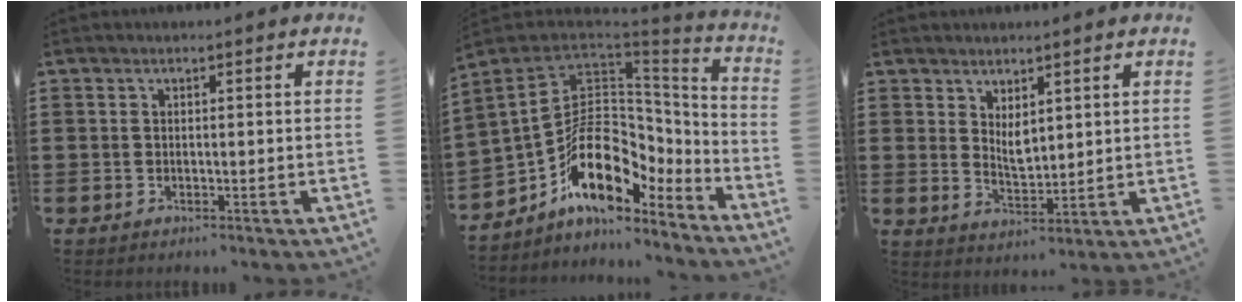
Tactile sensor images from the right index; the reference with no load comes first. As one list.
[{"total": 14.0, "force": [-4.1, 9.2, 9.7], "torque": [-0.187, -0.004, -0.076]}, {"total": 3.0, "force": [1.9, 1.3, 2.0], "torque": [-0.034, -0.007, 0.033]}]